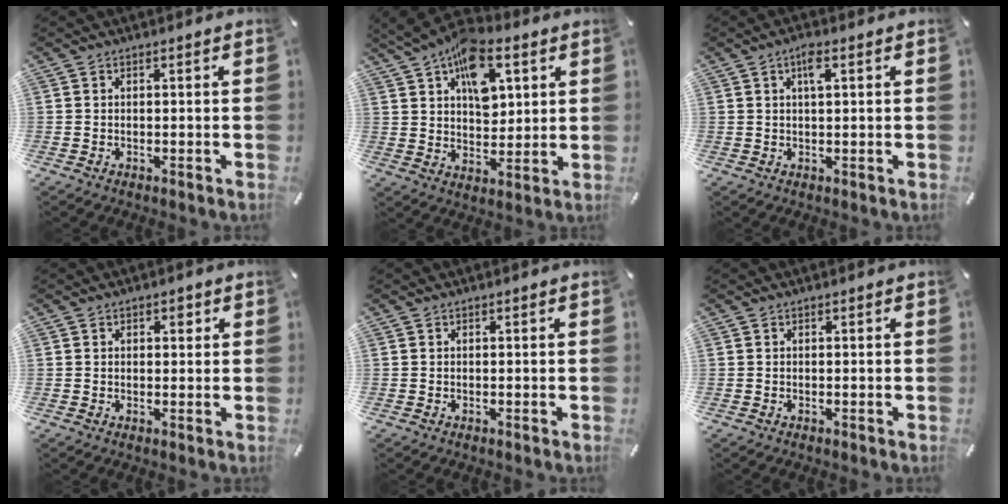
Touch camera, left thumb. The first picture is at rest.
{"total": 13.7, "force": [6.5, 8.1, 8.9], "torque": [-0.137, -0.018, 0.115]}
{"total": 3.3, "force": [1.2, 0.9, 2.9], "torque": [-0.062, 0.007, 0.018]}
{"total": 1.7, "force": [0.6, 1.3, 0.8], "torque": [-0.002, -0.001, 0.005]}
{"total": 0.0}
{"total": 0.0}